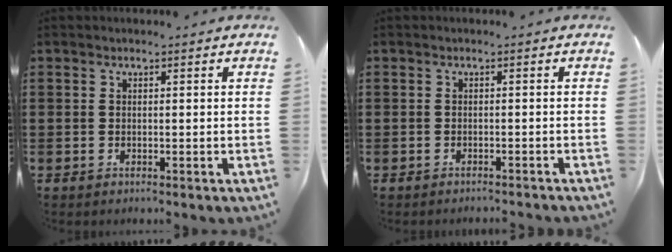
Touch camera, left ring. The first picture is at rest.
{"total": 0.8, "force": [-0.8, -0.1, 0.2], "torque": [-0.005, 0.000, -0.016]}